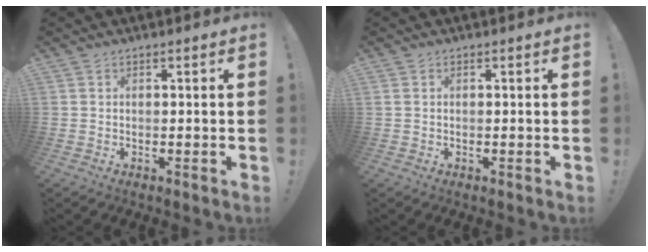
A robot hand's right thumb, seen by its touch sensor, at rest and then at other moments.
{"total": 0.6, "force": [0.2, 0.4, 0.3], "torque": [-0.011, 0.003, 0.006]}